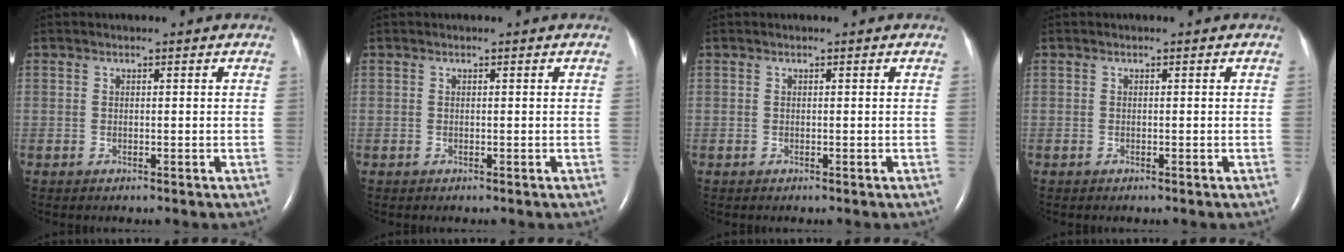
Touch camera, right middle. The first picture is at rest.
{"total": 0.0}
{"total": 0.0}
{"total": 0.0}